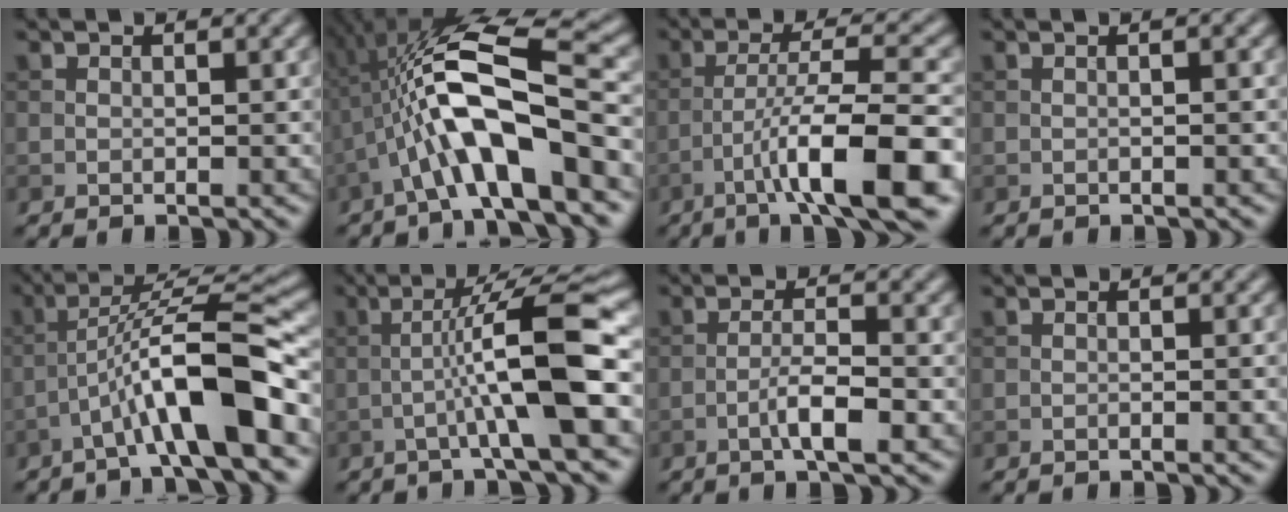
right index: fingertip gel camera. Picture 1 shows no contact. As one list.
[{"total": 10.0, "force": [-2.6, 2.4, 9.3], "torque": [-0.161, 0.022, -0.049]}, {"total": 10.5, "force": [-4.7, 1.8, 9.2], "torque": [-0.140, 0.017, -0.075]}, {"total": 1.2, "force": [0.2, 0.4, 1.2], "torque": [-0.014, -0.002, -0.005]}, {"total": 9.2, "force": [-3.8, 1.4, 8.2], "torque": [-0.131, 0.028, -0.064]}, {"total": 8.1, "force": [-1.7, 0.5, 7.9], "torque": [-0.130, 0.023, -0.030]}, {"total": 3.5, "force": [-1.5, 0.5, 3.1], "torque": [-0.056, 0.008, -0.033]}, {"total": 1.5, "force": [-0.4, 0.4, 1.4], "torque": [-0.019, -0.002, -0.008]}]